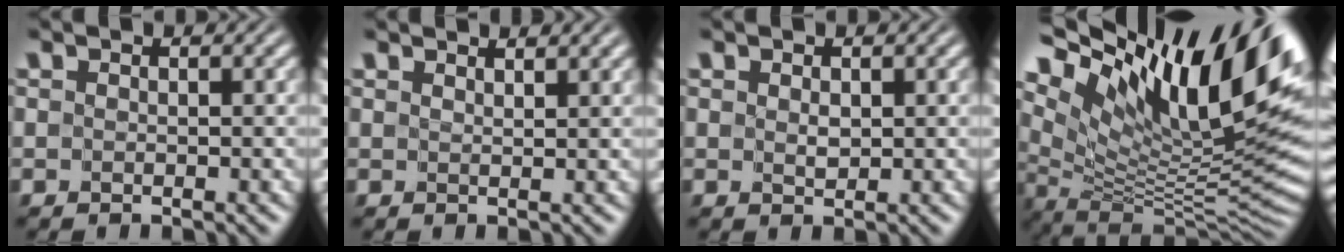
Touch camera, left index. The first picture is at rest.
{"total": 1.2, "force": [1.2, 0.0, 0.3], "torque": [-0.008, 0.000, 0.019]}
{"total": 0.9, "force": [0.3, 0.6, 0.6], "torque": [-0.015, 0.001, 0.008]}
{"total": 17.5, "force": [9.3, 6.0, 13.6], "torque": [-0.233, 0.032, 0.166]}